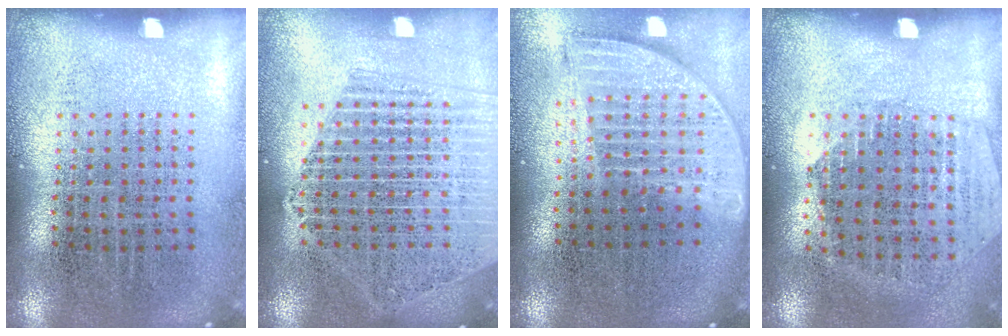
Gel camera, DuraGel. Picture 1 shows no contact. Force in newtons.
{"total": 2.1, "press": 1.9, "slide": 0.8}
{"total": 1.8, "press": 1.5, "slide": 1.0}
{"total": 1.2, "press": 1.1, "slide": 0.5}